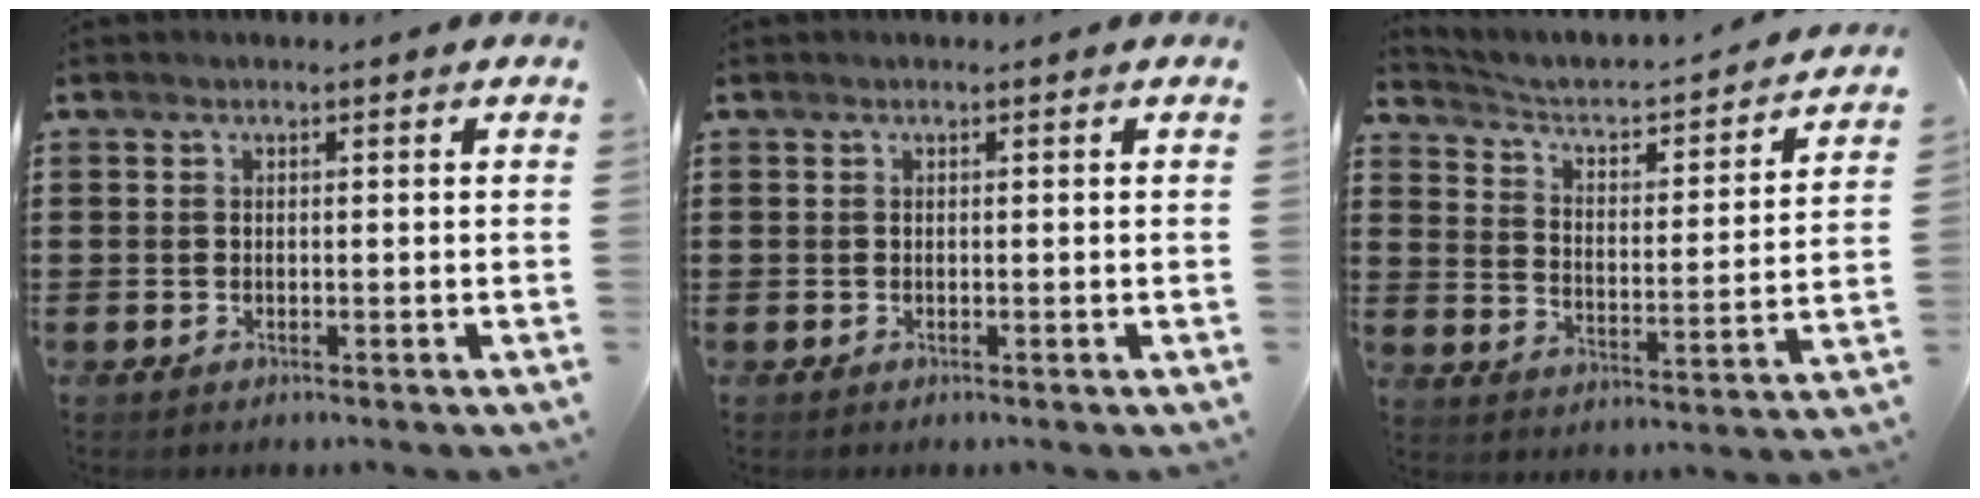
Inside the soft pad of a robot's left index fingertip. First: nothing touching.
{"total": 0.0}
{"total": 2.7, "force": [2.1, 1.0, 1.2], "torque": [-0.043, -0.025, 0.022]}